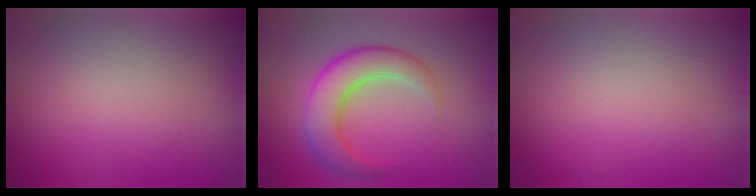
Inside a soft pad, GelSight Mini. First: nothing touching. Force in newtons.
{"total": 6.2, "press": 6.2, "slide": 0.3}
{"total": 0.0}